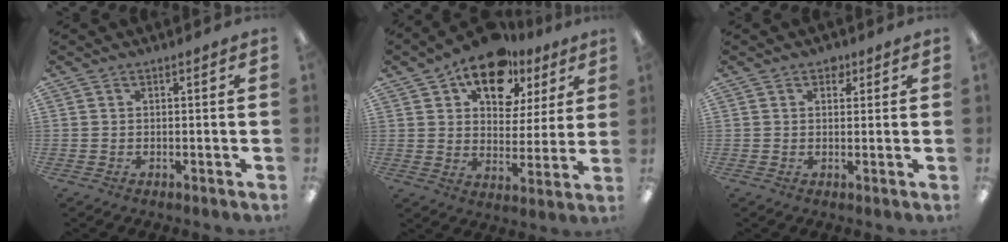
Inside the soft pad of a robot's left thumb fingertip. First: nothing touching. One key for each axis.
{"total": 14.6, "fx": 9.5, "fy": 8.7, "fz": 6.9, "tx": -0.101, "ty": -0.049, "tz": 0.167}
{"total": 2.6, "fx": 1.5, "fy": 1.7, "fz": 1.2, "tx": -0.001, "ty": -0.005, "tz": 0.021}